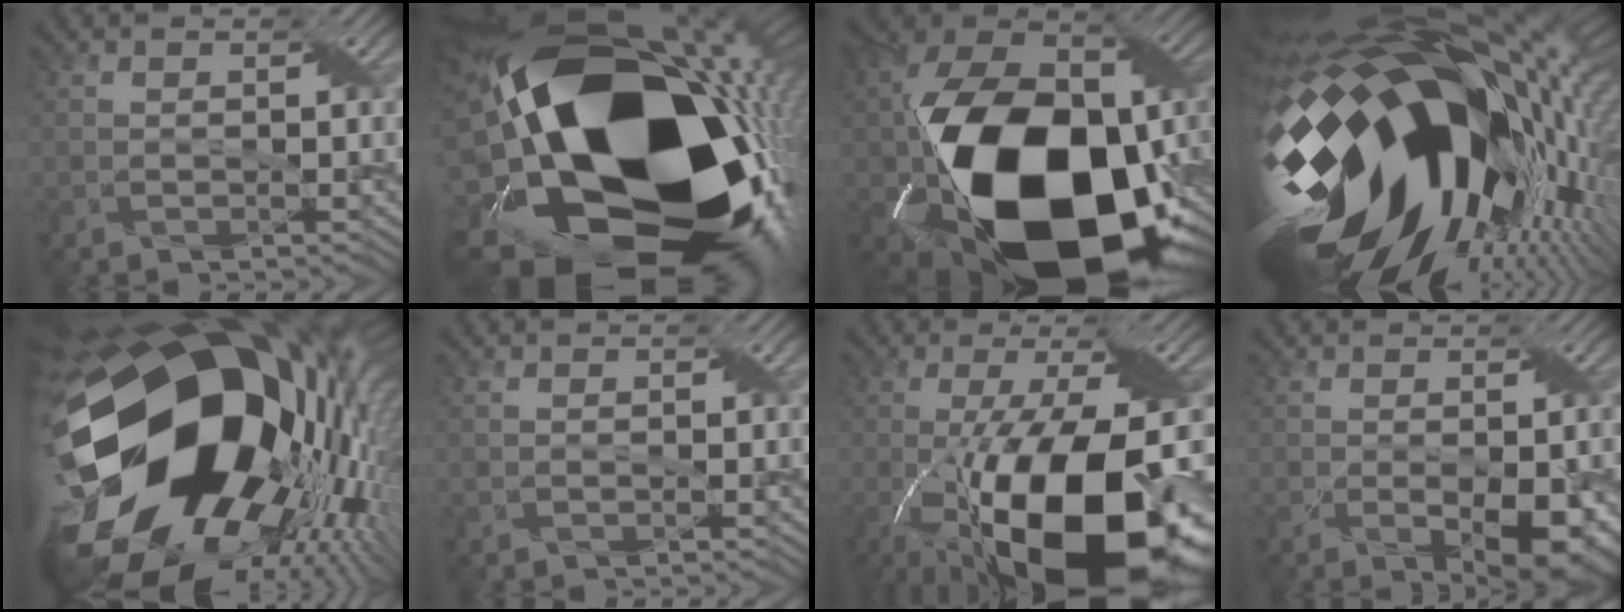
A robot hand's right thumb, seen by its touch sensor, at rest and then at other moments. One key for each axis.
{"total": 24.1, "fx": -1.3, "fy": 15.8, "fz": 18.2, "tx": -0.330, "ty": -0.065, "tz": -0.015}
{"total": 22.2, "fx": -4.9, "fy": 14.5, "fz": 16.1, "tx": -0.338, "ty": -0.047, "tz": -0.056}
{"total": 23.0, "fx": -3.5, "fy": 14.3, "fz": 17.7, "tx": -0.349, "ty": -0.086, "tz": -0.044}
{"total": 23.8, "fx": -1.2, "fy": 15.5, "fz": 18.0, "tx": -0.343, "ty": -0.082, "tz": -0.011}
{"total": 0.0}
{"total": 21.6, "fx": -7.6, "fy": 8.3, "fz": 18.4, "tx": -0.318, "ty": -0.033, "tz": -0.110}
{"total": 5.9, "fx": -1.5, "fy": 2.8, "fz": 4.9, "tx": -0.085, "ty": -0.027, "tz": -0.005}